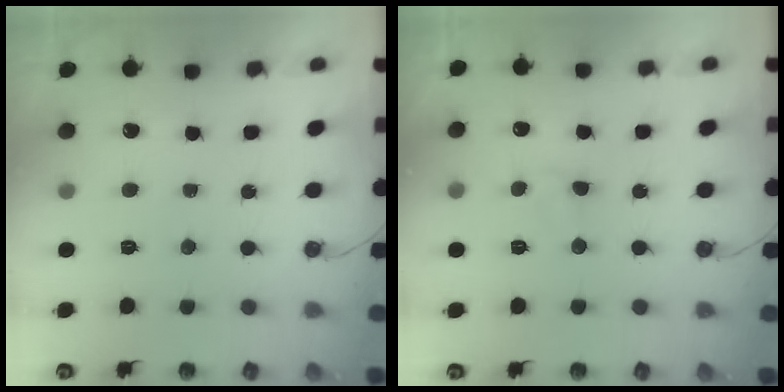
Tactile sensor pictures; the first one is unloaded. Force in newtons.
{"total": 4.0, "press": 4.0, "slide": 0.5}